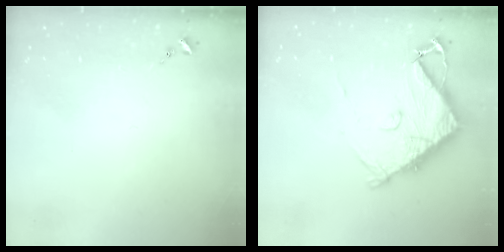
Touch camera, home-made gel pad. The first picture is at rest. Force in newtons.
{"total": 10.9, "press": 10.8, "slide": 1.4}